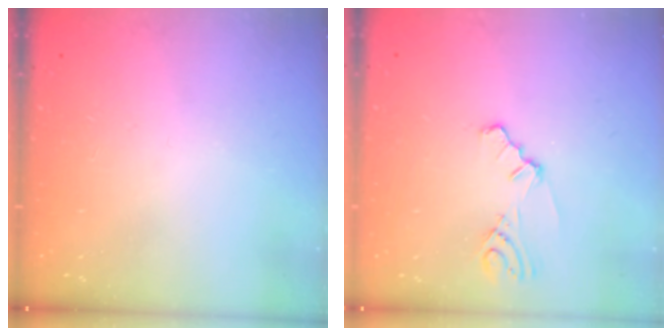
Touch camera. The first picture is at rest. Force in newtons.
{"total": 1.7, "press": 1.6, "slide": 0.5}